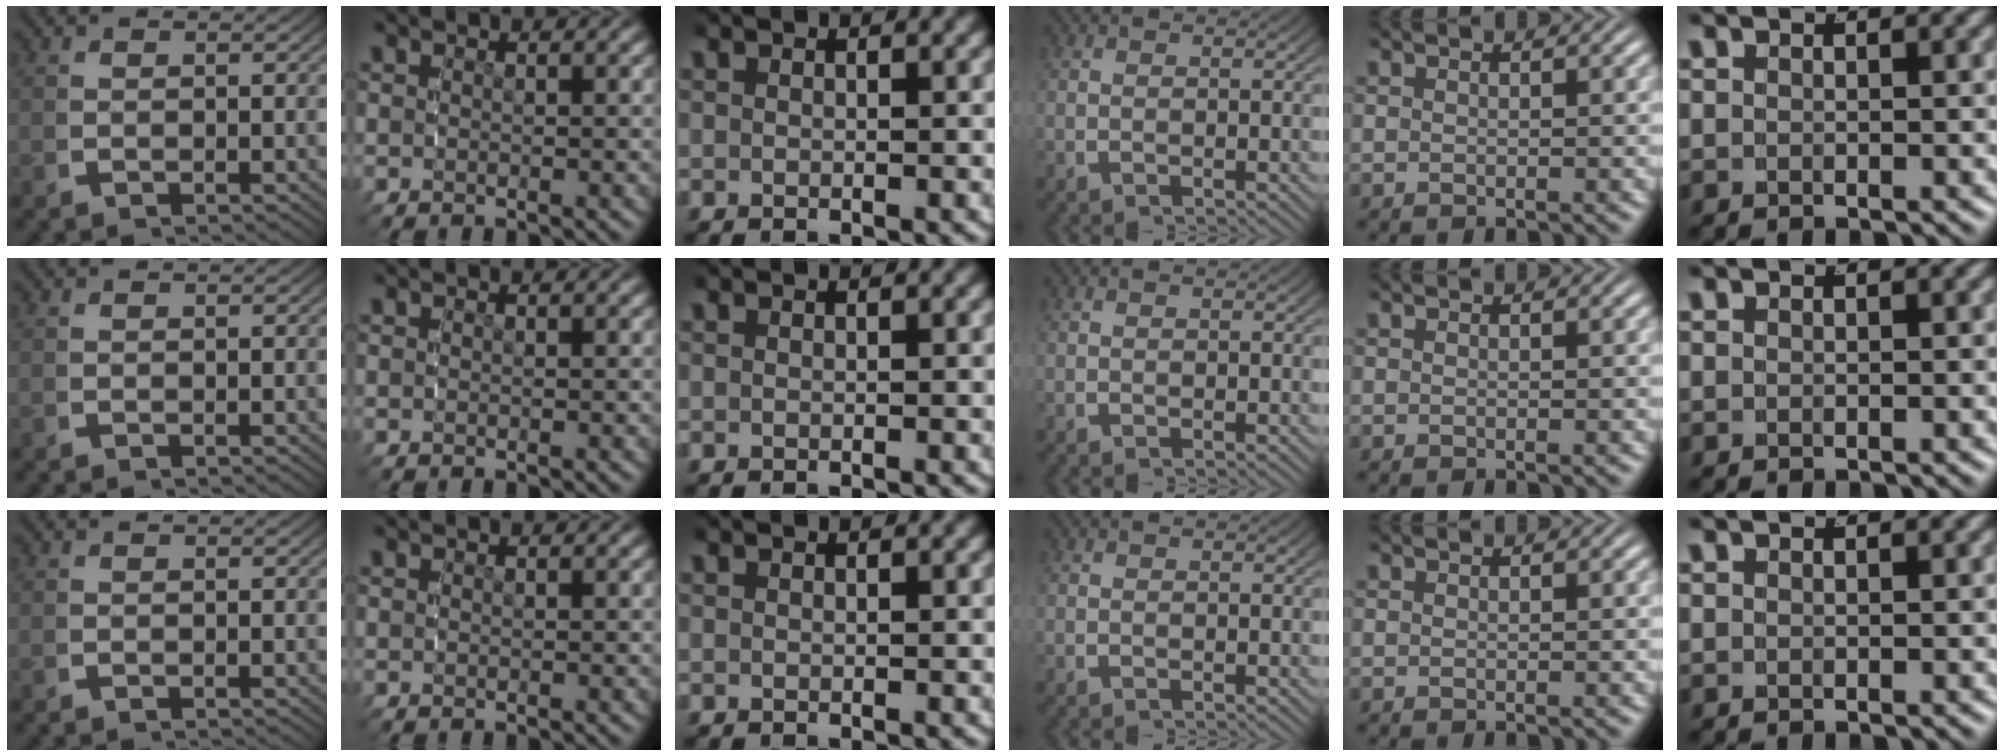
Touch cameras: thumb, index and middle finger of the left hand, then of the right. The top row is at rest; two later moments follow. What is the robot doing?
{"motion": "reach", "object": "pen bag"}